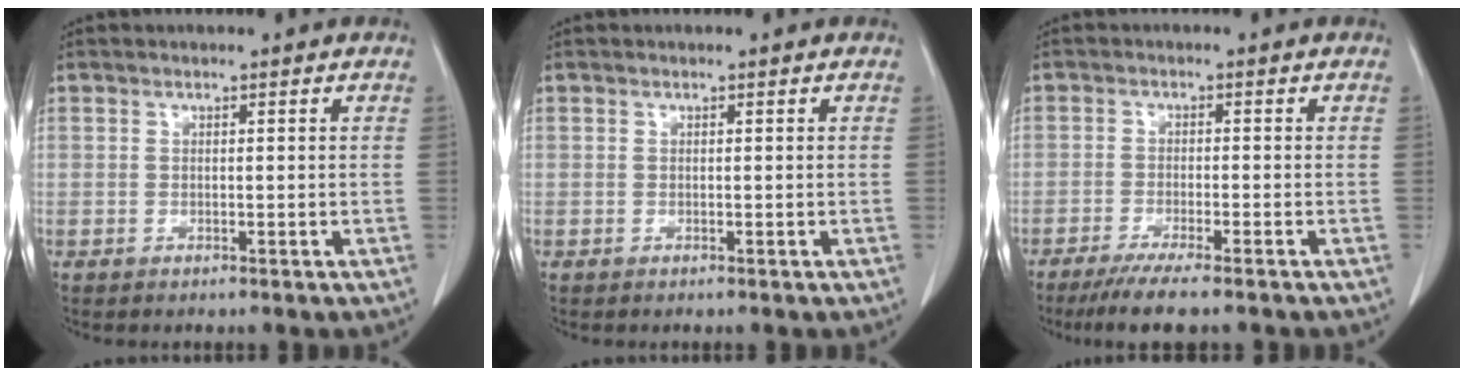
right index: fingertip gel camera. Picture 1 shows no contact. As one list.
[{"total": 0.0}, {"total": 7.2, "force": [-5.8, 0.0, 4.4], "torque": [-0.065, -0.017, -0.092]}]